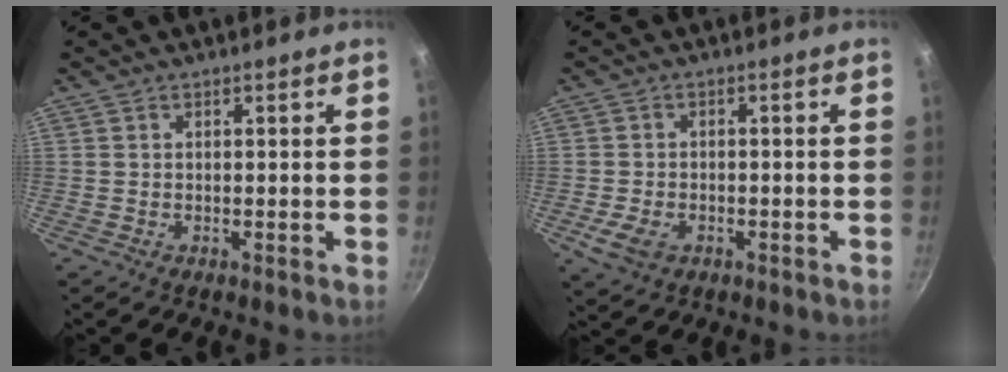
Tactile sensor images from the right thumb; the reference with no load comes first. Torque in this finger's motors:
{"motor_torque": [-0.02, 0.61, 0.51, -0.29, 0.05]}